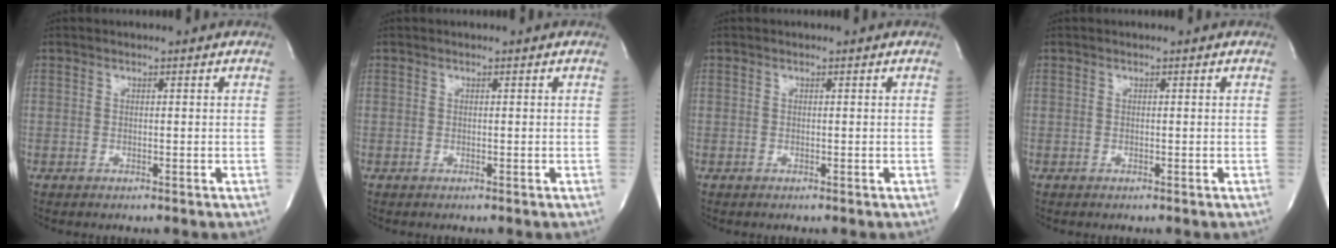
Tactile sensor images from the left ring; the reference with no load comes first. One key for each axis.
{"total": 0.0}
{"total": 0.0}
{"total": 0.0}